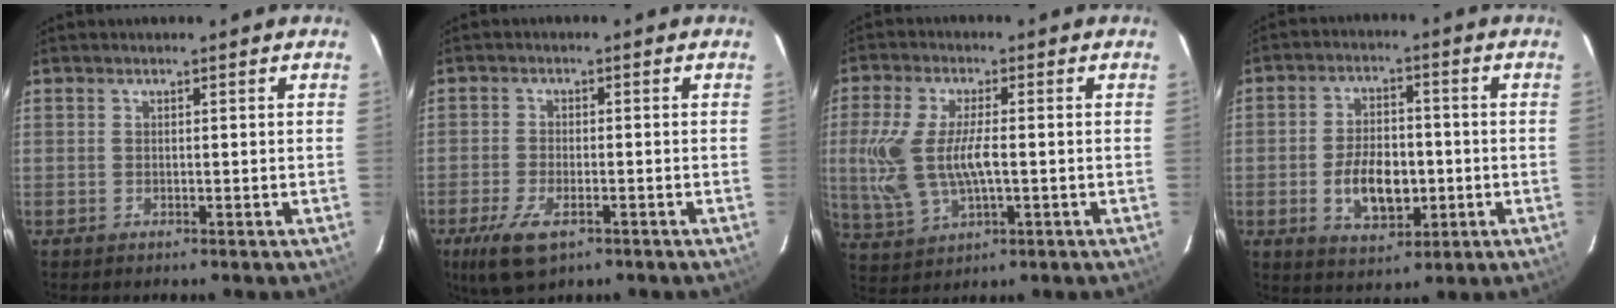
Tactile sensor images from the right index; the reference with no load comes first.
{"total": 8.1, "force": [-4.5, 3.6, 5.7], "torque": [-0.139, -0.023, -0.081]}
{"total": 11.8, "force": [-0.6, 5.1, 10.6], "torque": [-0.232, -0.004, -0.004]}
{"total": 10.2, "force": [-2.3, 5.8, 8.0], "torque": [-0.155, 0.006, -0.028]}